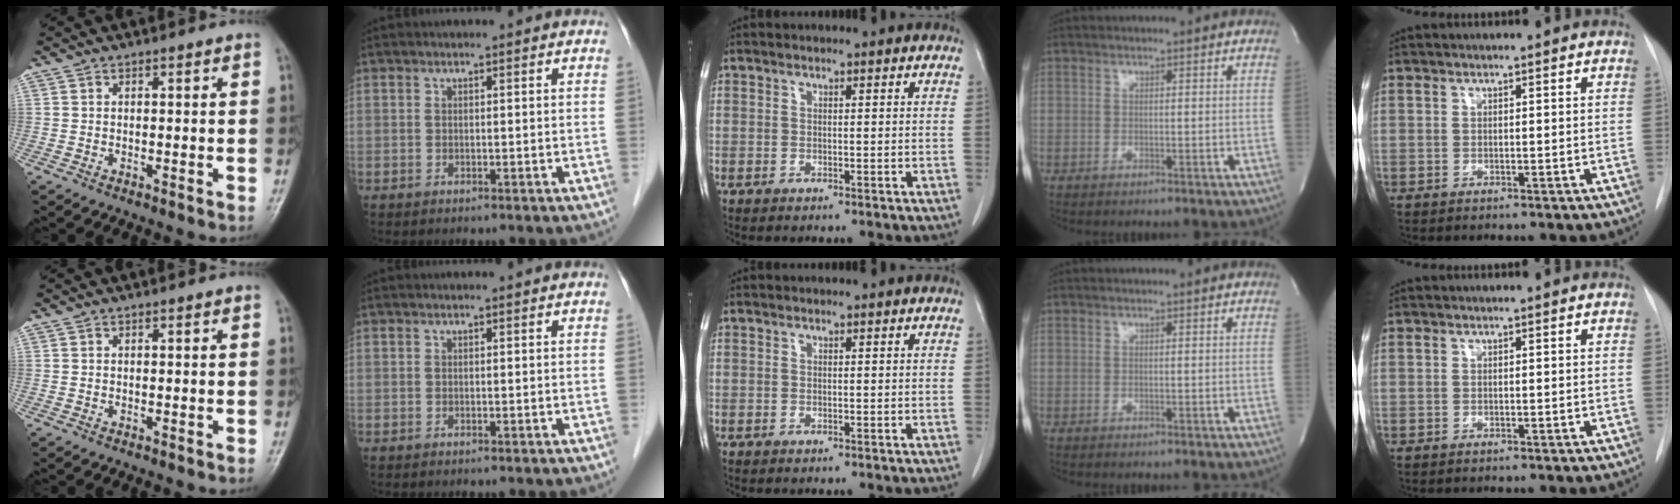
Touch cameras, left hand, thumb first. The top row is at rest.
{}